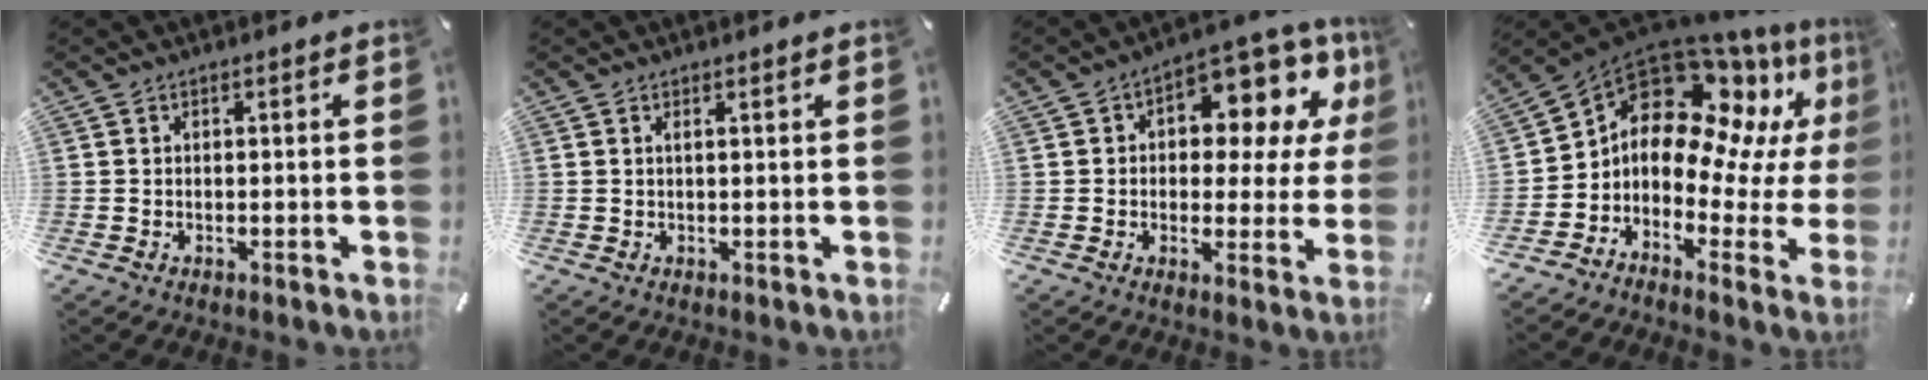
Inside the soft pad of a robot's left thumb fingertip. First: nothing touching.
{"total": 1.0, "force": [0.4, 0.0, 0.9], "torque": [-0.017, 0.000, 0.006]}
{"total": 11.8, "force": [5.4, 6.9, 7.9], "torque": [-0.106, -0.044, 0.092]}
{"total": 13.8, "force": [6.2, 9.8, 7.4], "torque": [-0.145, -0.066, 0.102]}